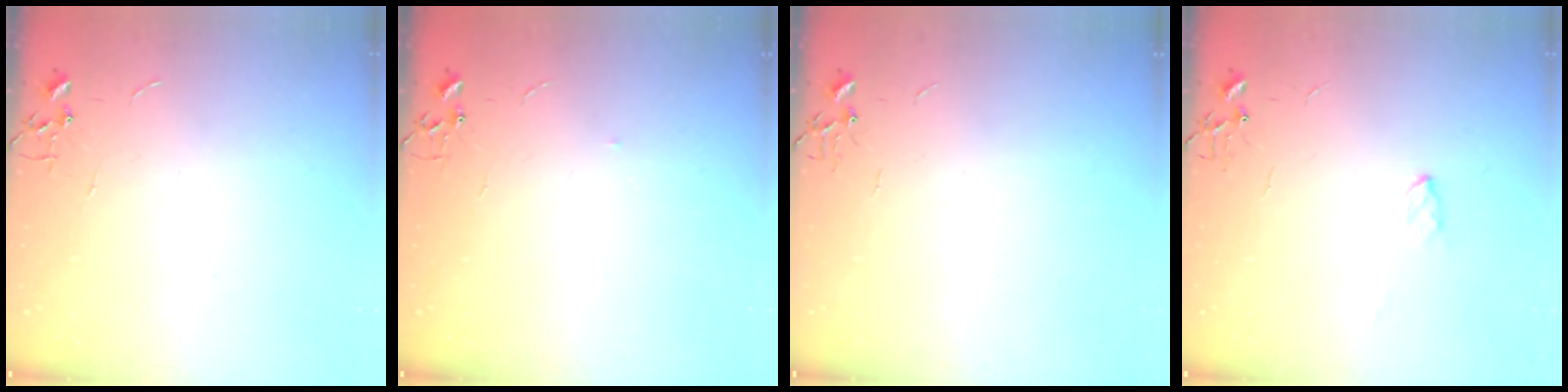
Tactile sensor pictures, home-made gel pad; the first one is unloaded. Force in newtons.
{"total": 2.7, "press": 2.7, "slide": 0.4}
{"total": 0.0}
{"total": 3.3, "press": 3.3, "slide": 0.6}